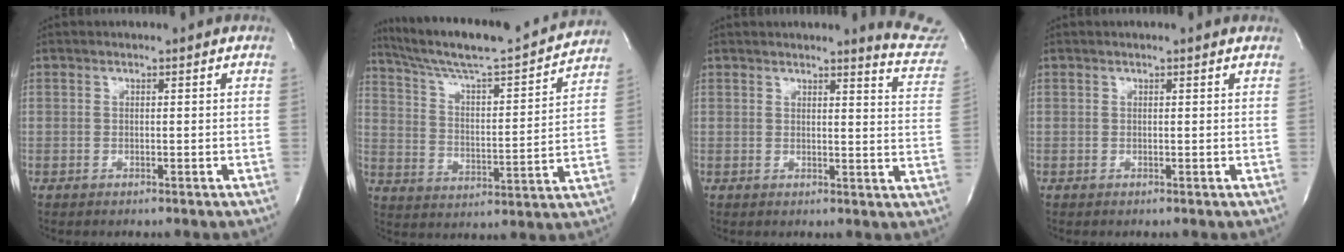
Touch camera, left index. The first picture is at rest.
{"total": 20.5, "force": [18.8, 0.9, 8.3], "torque": [-0.143, -0.014, 0.279]}
{"total": 8.8, "force": [8.6, -0.2, 1.7], "torque": [-0.005, -0.079, 0.066]}
{"total": 0.9, "force": [0.8, 0.0, 0.4], "torque": [-0.013, 0.003, 0.007]}